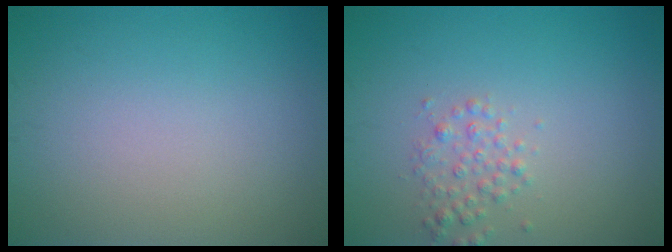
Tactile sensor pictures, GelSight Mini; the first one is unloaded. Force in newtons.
{"total": 1.8, "press": 1.8, "slide": 0.0}